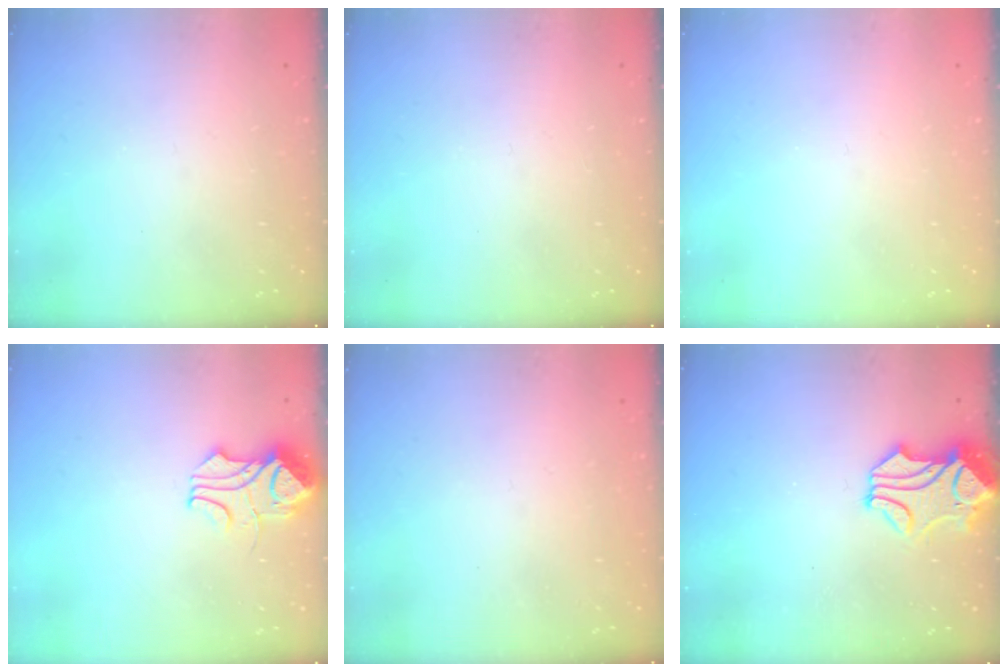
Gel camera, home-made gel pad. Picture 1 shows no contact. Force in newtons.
{"total": 0.0}
{"total": 0.0}
{"total": 4.8, "press": 4.8, "slide": 0.1}
{"total": 8.1, "press": 8.1, "slide": 0.3}
{"total": 1.0, "press": 0.4, "slide": 1.0}